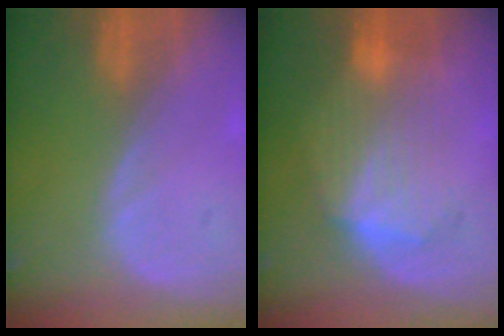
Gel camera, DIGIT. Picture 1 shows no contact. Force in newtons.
{"total": 7.4, "press": 7.4, "slide": 0.2}